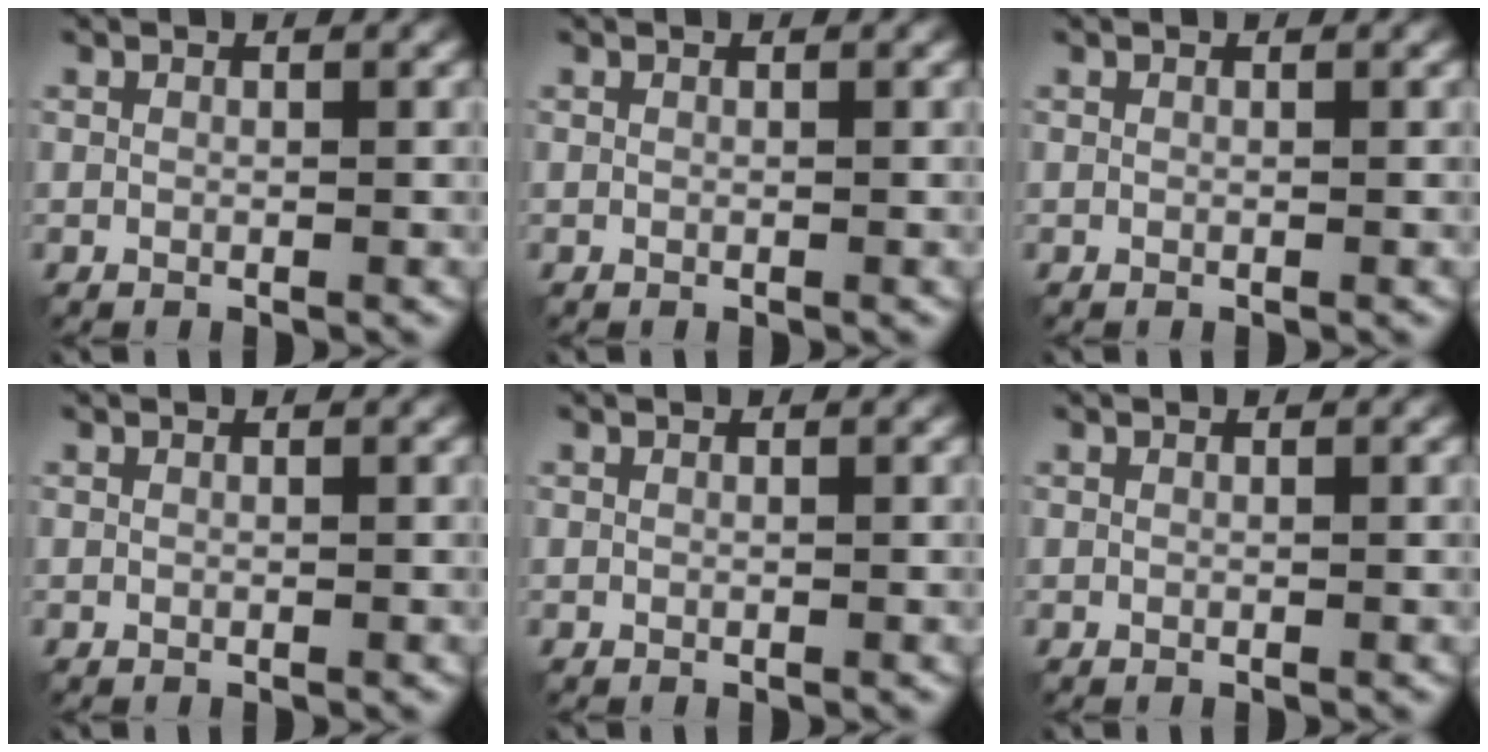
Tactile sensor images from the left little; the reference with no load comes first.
{"total": 0.0}
{"total": 0.0}
{"total": 0.0}
{"total": 0.0}
{"total": 0.0}